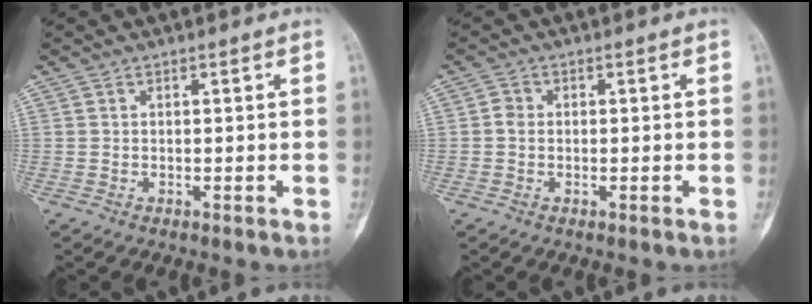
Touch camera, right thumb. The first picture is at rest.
{"total": 1.5, "force": [-0.1, 1.3, 0.7], "torque": [-0.006, 0.004, -0.005]}